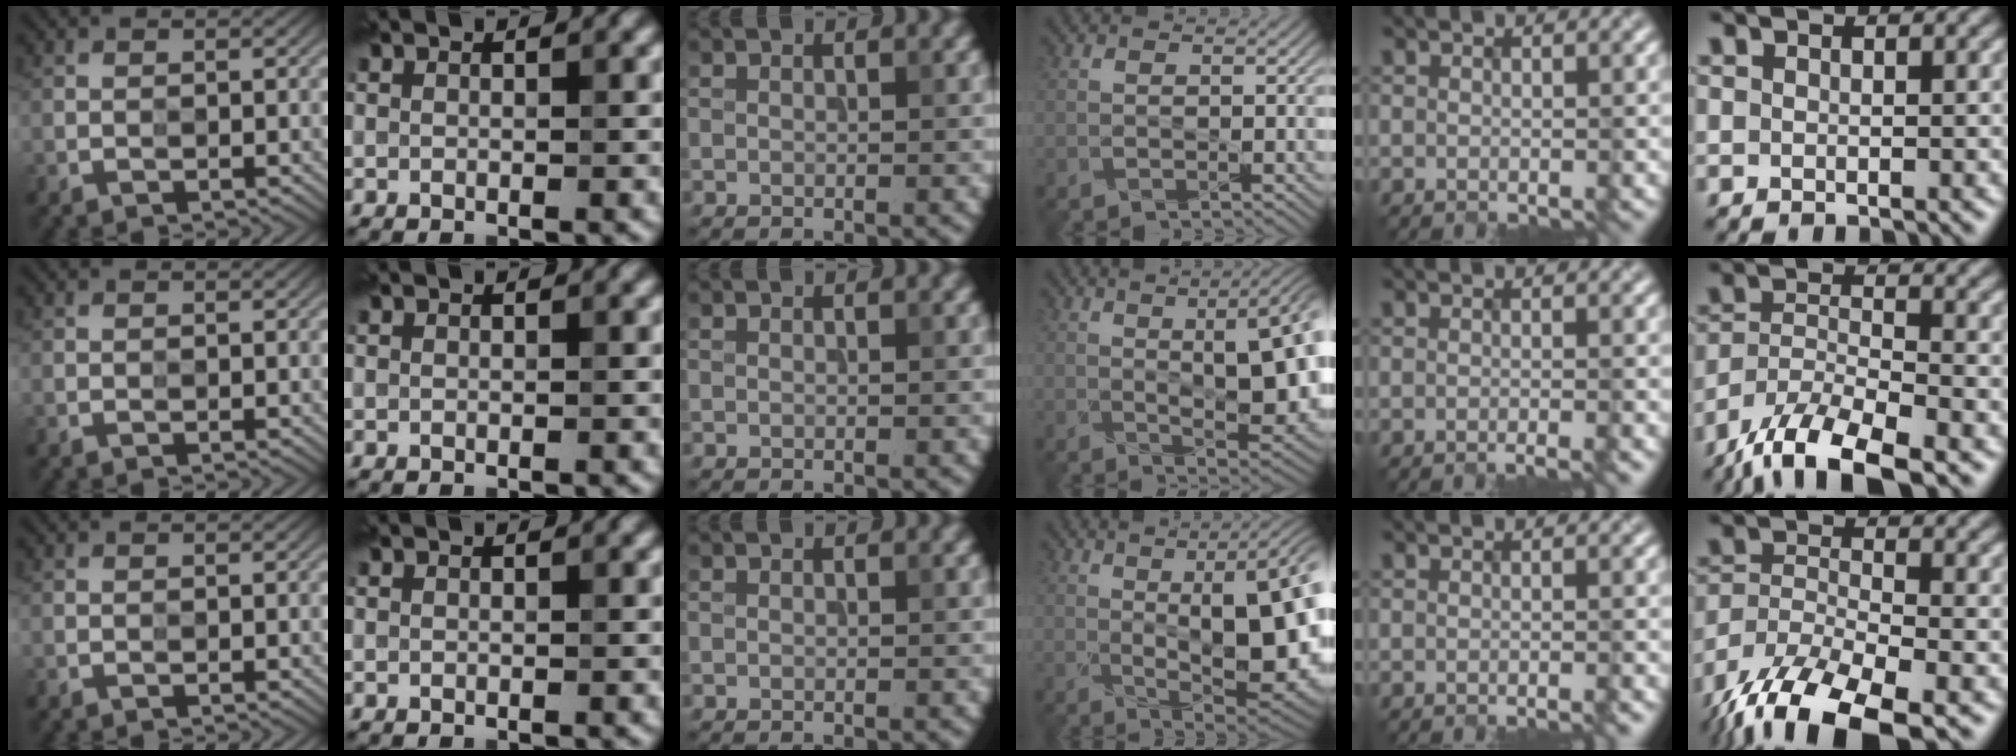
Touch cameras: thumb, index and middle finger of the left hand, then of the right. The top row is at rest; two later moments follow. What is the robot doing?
{"motion": "insert", "object": "power strip"}